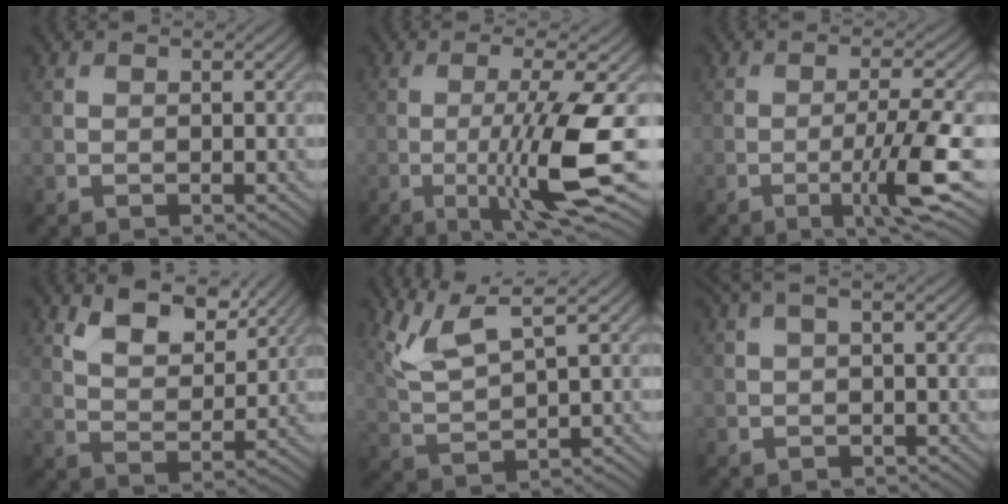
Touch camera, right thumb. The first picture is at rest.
{"total": 10.4, "force": [-2.6, 1.3, 10.0], "torque": [-0.158, 0.005, -0.045]}
{"total": 6.6, "force": [-2.2, 0.4, 6.3], "torque": [-0.103, 0.009, -0.046]}
{"total": 7.7, "force": [5.0, 3.4, 4.7], "torque": [-0.096, -0.007, 0.094]}
{"total": 6.3, "force": [4.0, 1.4, 4.6], "torque": [-0.107, 0.007, 0.089]}
{"total": 2.2, "force": [0.7, 0.5, 2.0], "torque": [-0.040, 0.011, 0.009]}